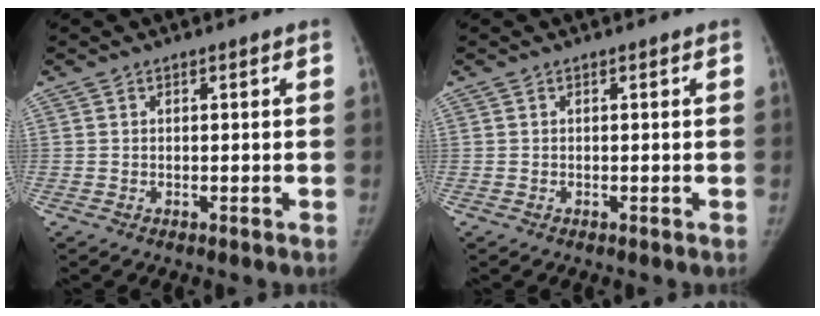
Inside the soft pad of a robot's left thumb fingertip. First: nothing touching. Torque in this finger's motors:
{"motor_torque": [0.07, 0.07, 0.19, -0.21, 0.00]}